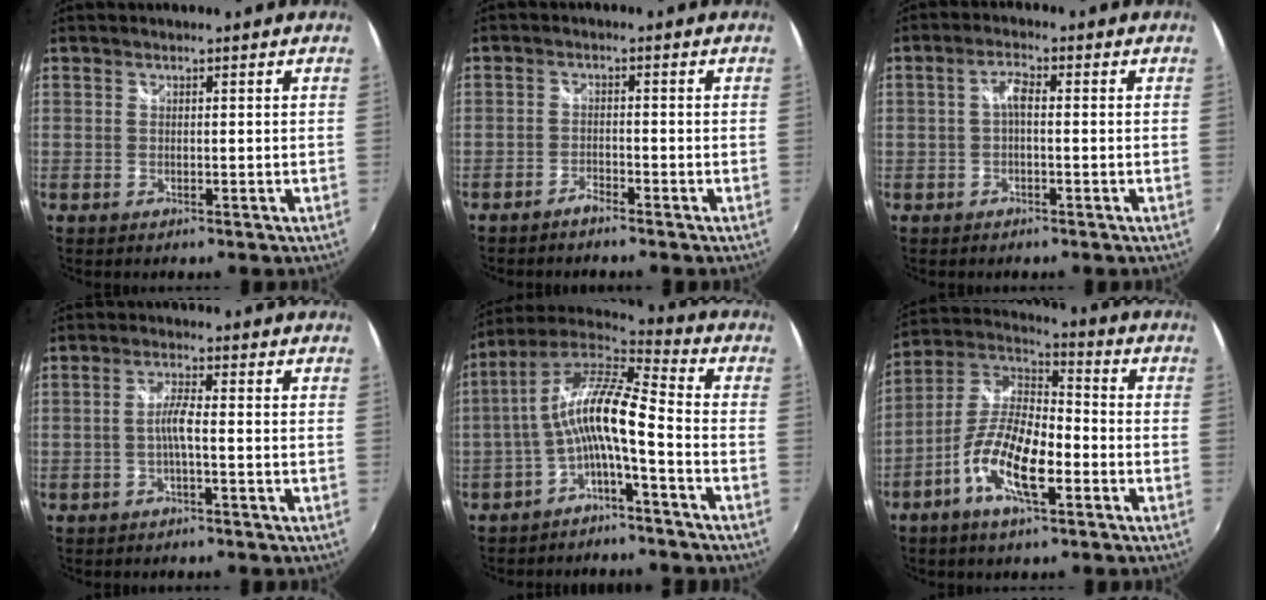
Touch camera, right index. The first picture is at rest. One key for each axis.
{"total": 2.0, "fx": -1.9, "fy": 0.3, "fz": 0.5, "tx": -0.020, "ty": -0.002, "tz": -0.037}
{"total": 2.5, "fx": -0.3, "fy": 0.9, "fz": 2.3, "tx": -0.048, "ty": 0.008, "tz": -0.006}
{"total": 3.0, "fx": -1.0, "fy": 0.0, "fz": 2.8, "tx": -0.058, "ty": 0.005, "tz": -0.019}
{"total": 12.5, "fx": -3.0, "fy": 2.2, "fz": 12.0, "tx": -0.237, "ty": 0.016, "tz": -0.061}
{"total": 13.9, "fx": -5.5, "fy": 4.8, "fz": 11.8, "tx": -0.234, "ty": 0.000, "tz": -0.112}